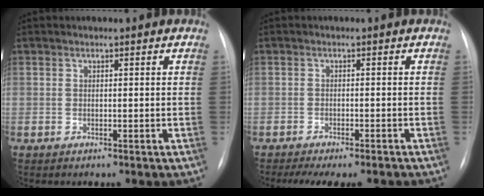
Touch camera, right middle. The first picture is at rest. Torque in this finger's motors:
{"motor_torque": [0.19, -0.16, 0.10, 0.04]}